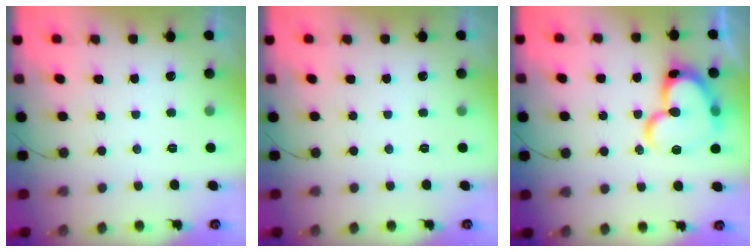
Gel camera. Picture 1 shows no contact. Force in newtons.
{"total": 0.0}
{"total": 19.1, "press": 19.0, "slide": 2.0}